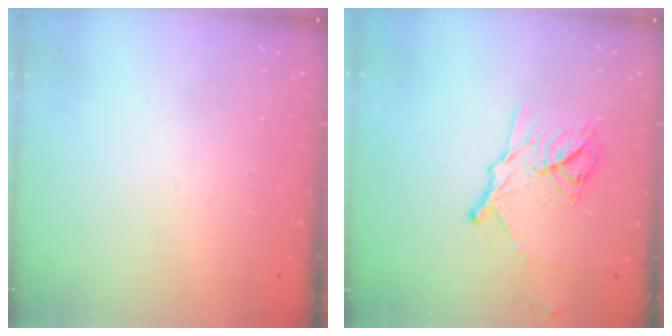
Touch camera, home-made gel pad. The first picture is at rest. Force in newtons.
{"total": 12.7, "press": 12.7, "slide": 0.7}